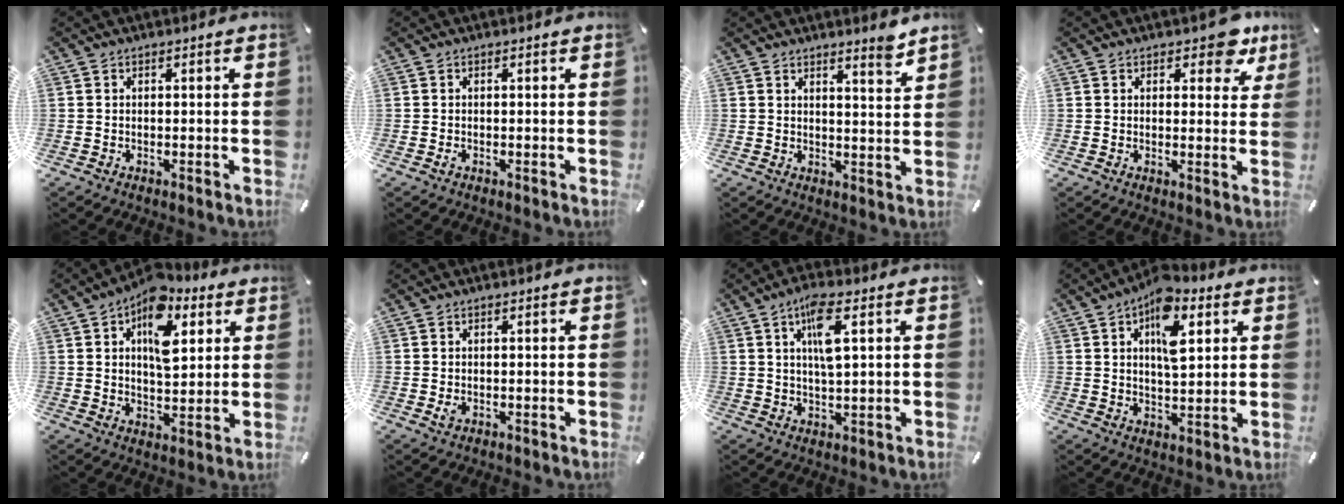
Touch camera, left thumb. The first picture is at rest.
{"total": 0.5, "force": [-0.2, 0.3, 0.4], "torque": [-0.007, -0.002, -0.004]}
{"total": 4.4, "force": [4.0, 0.3, 1.8], "torque": [-0.022, -0.036, 0.066]}
{"total": 7.9, "force": [4.9, 4.2, 4.5], "torque": [-0.037, -0.029, 0.081]}
{"total": 14.1, "force": [6.1, 8.2, 9.7], "torque": [-0.144, -0.016, 0.104]}
{"total": 1.3, "force": [-0.2, 0.9, 0.9], "torque": [-0.016, 0.000, -0.003]}
{"total": 8.3, "force": [3.1, 2.3, 7.3], "torque": [-0.134, -0.001, 0.049]}
{"total": 12.4, "force": [5.5, 6.4, 9.1], "torque": [-0.137, -0.011, 0.092]}